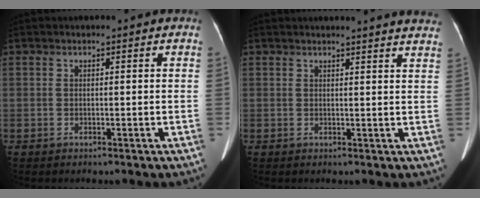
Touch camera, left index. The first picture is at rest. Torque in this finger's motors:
{"motor_torque": [0.91, -1.23, 0.12, 0.05]}